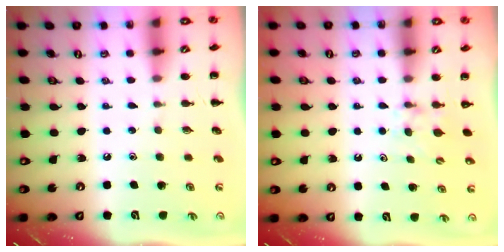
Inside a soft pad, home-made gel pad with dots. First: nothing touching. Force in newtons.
{"total": 3.7, "press": 3.4, "slide": 1.4}